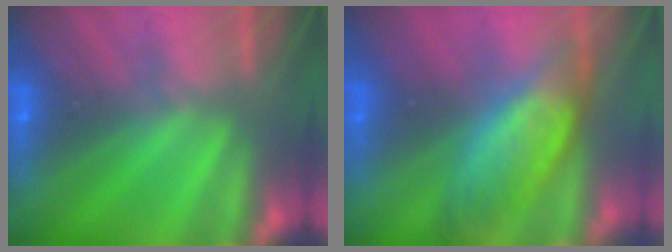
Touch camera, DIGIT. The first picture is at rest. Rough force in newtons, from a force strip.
{"total": 6.8}